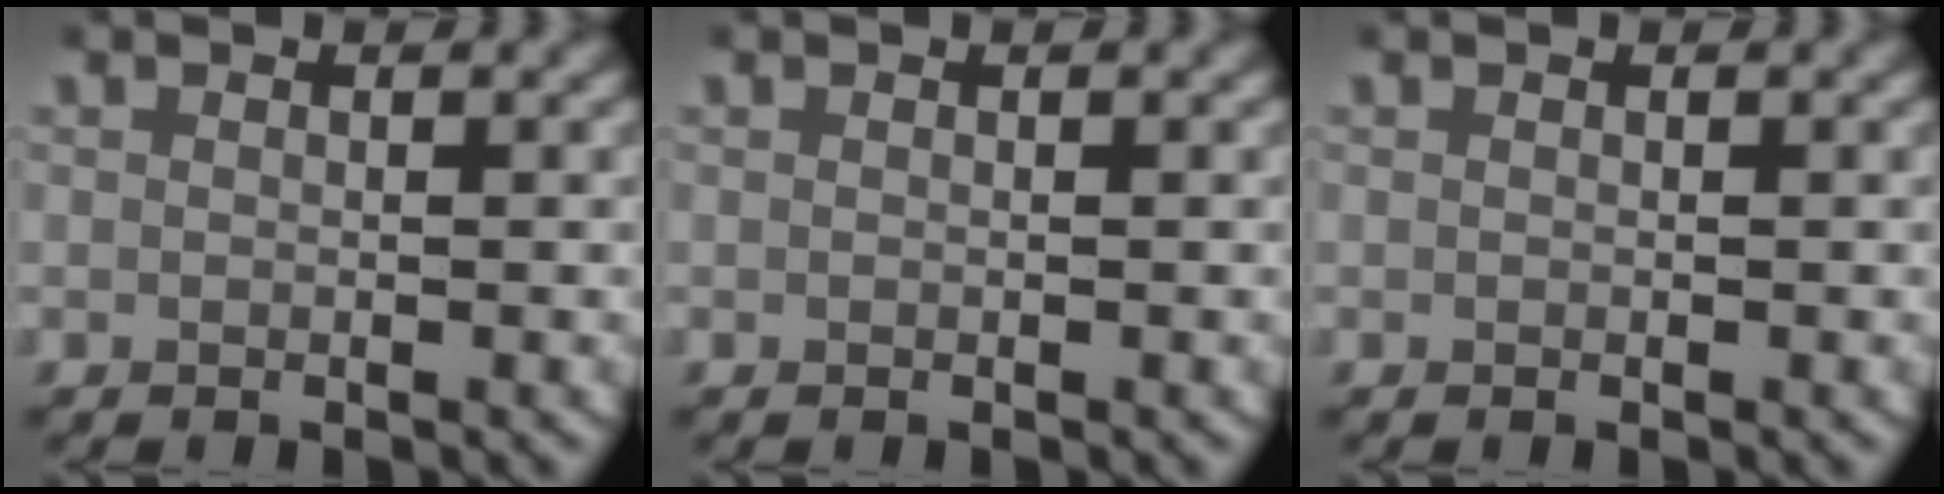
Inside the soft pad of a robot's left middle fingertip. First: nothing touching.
{"total": 0.0}
{"total": 0.0}